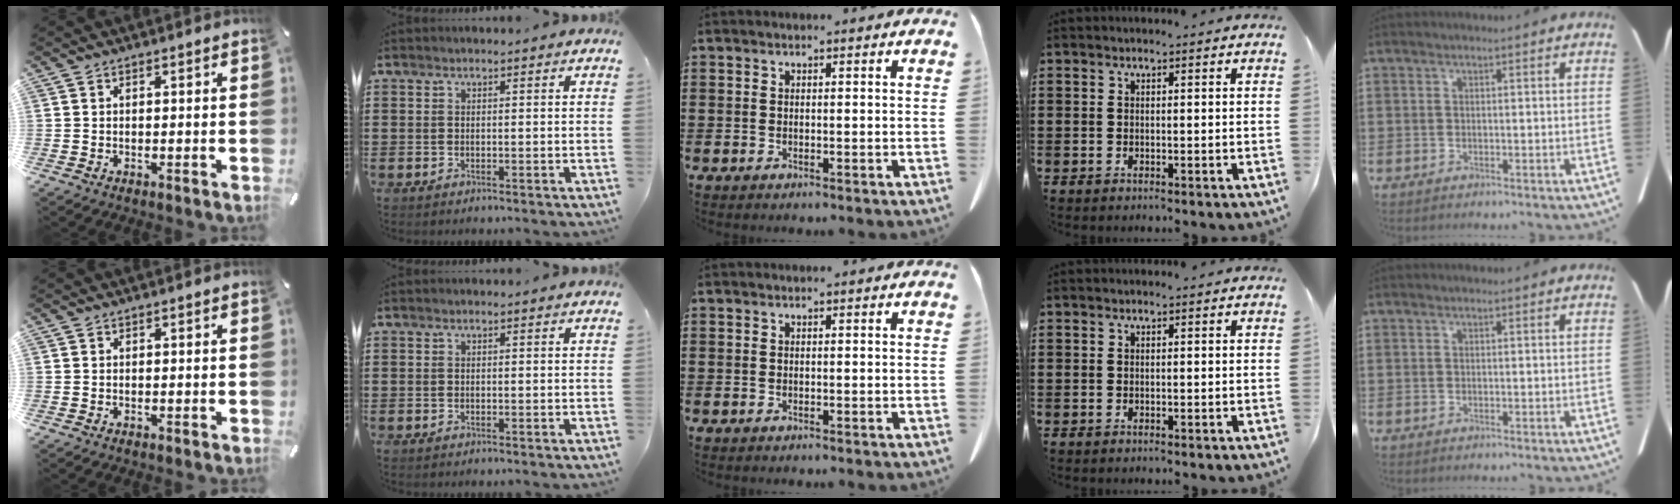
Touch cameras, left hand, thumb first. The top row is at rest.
{}